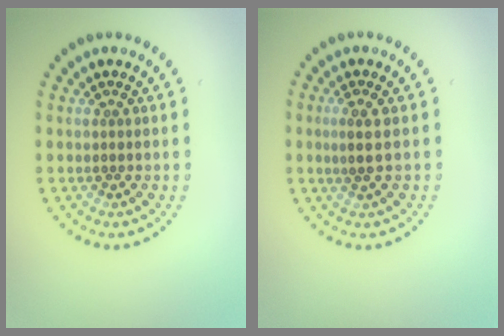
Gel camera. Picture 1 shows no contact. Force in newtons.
{"total": 1.6, "press": 1.3, "slide": 0.8}